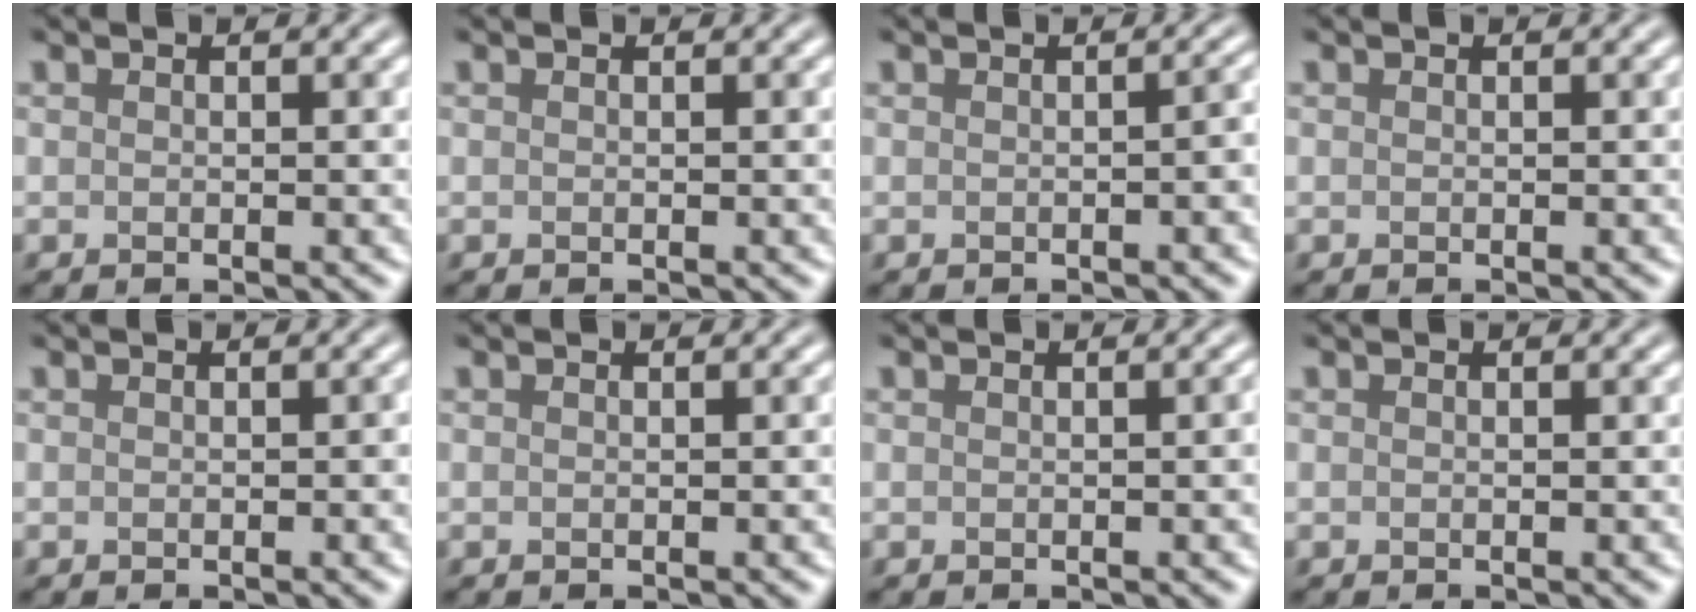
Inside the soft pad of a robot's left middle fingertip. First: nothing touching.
{"total": 0.0}
{"total": 1.4, "force": [-0.4, 0.5, 1.3], "torque": [-0.015, 0.004, -0.003]}
{"total": 0.0}
{"total": 0.0}
{"total": 0.0}
{"total": 0.8, "force": [-0.1, 0.2, 0.8], "torque": [-0.006, 0.004, 0.000]}
{"total": 0.0}